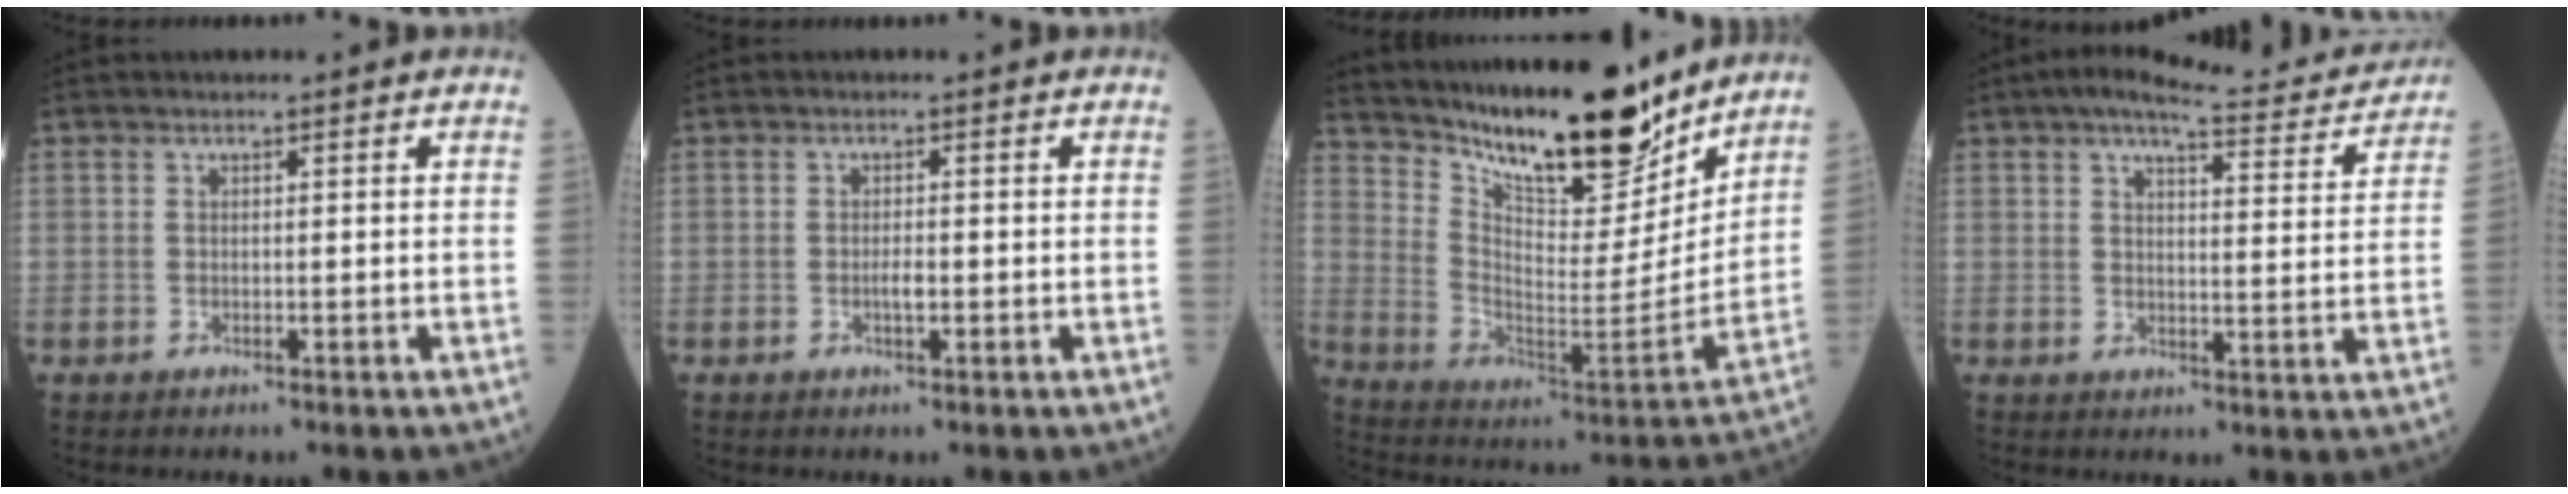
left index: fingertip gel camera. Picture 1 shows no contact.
{"total": 1.3, "force": [-0.4, 0.3, 1.2], "torque": [-0.025, 0.001, -0.006]}
{"total": 20.3, "force": [17.4, 3.8, 9.7], "torque": [-0.168, -0.040, 0.282]}
{"total": 13.8, "force": [12.3, 2.1, 5.9], "torque": [-0.080, 0.001, 0.148]}